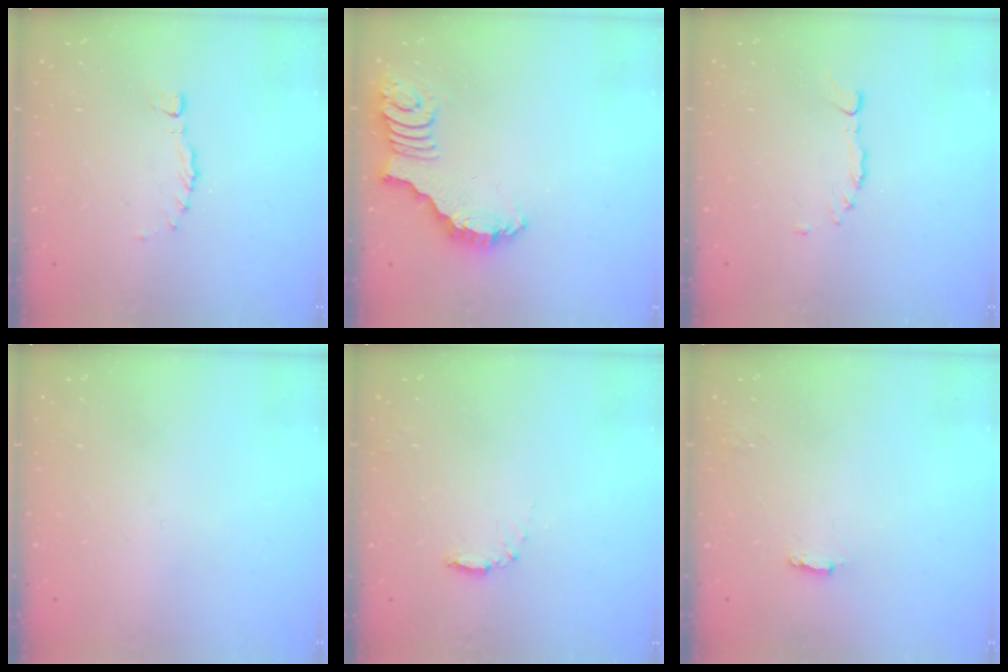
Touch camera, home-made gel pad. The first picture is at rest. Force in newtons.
{"total": 2.6, "press": 2.6, "slide": 0.5}
{"total": 2.3, "press": 2.2, "slide": 0.7}
{"total": 0.0}
{"total": 4.5, "press": 4.5, "slide": 0.6}
{"total": 2.2, "press": 2.2, "slide": 0.1}